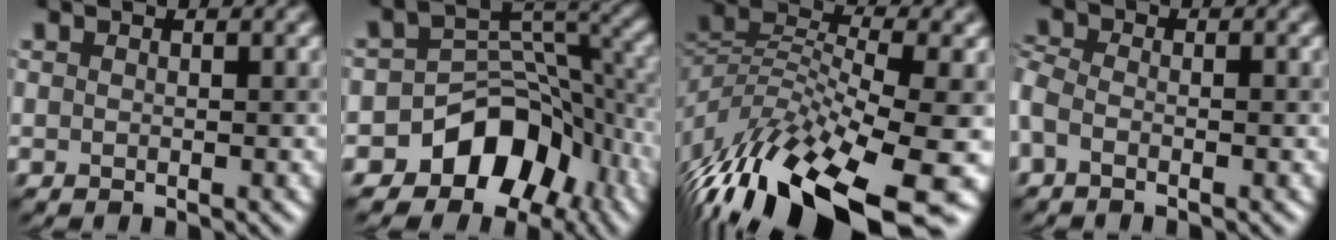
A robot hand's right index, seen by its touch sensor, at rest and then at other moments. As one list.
[{"total": 8.7, "force": [-4.6, 6.2, 4.0], "torque": [-0.046, 0.003, -0.085]}, {"total": 13.1, "force": [-7.2, 4.8, 9.8], "torque": [-0.193, 0.004, -0.124]}, {"total": 2.5, "force": [-0.8, 1.6, 1.8], "torque": [-0.042, 0.006, -0.026]}]